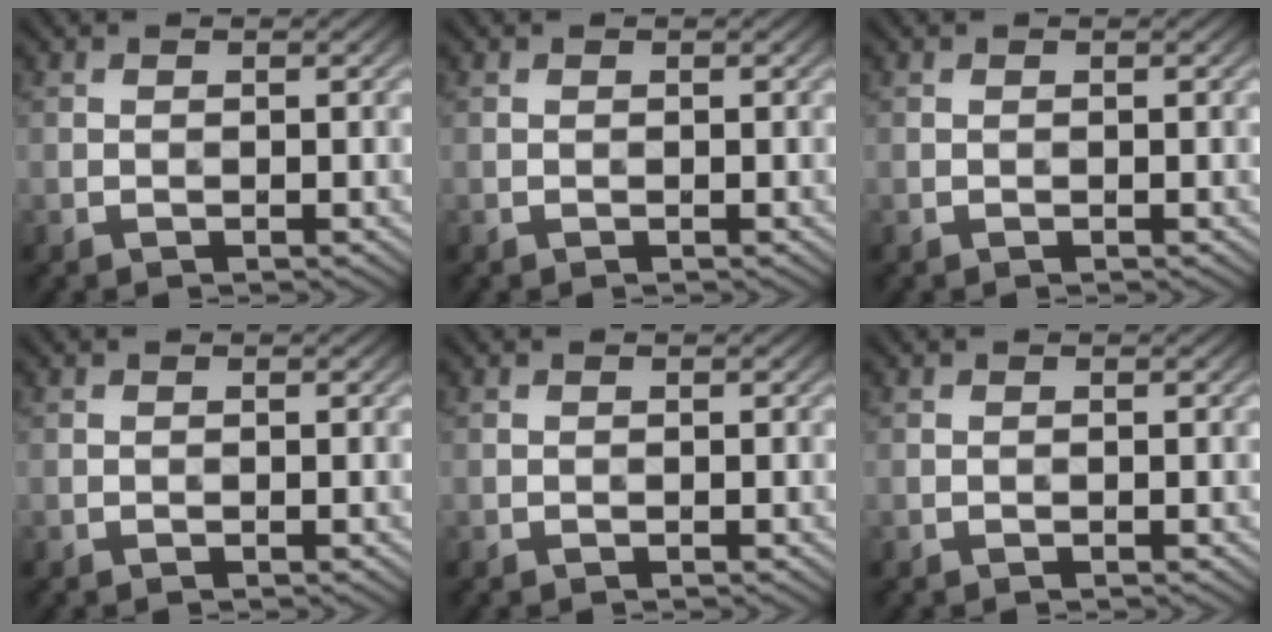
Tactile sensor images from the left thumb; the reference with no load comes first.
{"total": 0.0}
{"total": 0.0}
{"total": 0.0}
{"total": 0.0}
{"total": 0.0}